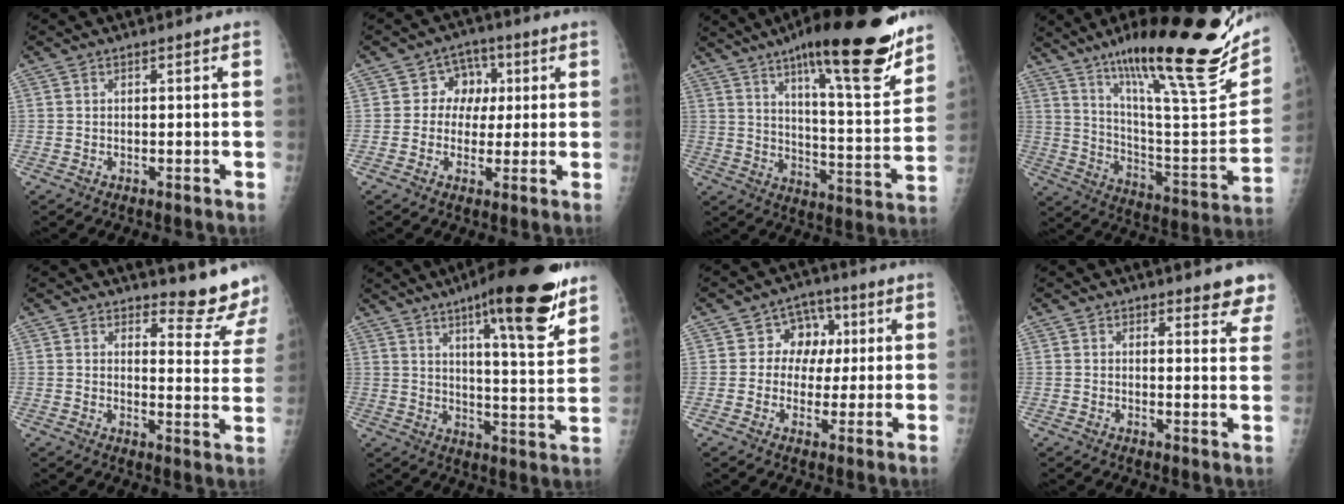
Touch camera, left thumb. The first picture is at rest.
{"total": 6.3, "force": [1.1, 5.6, 2.6], "torque": [0.009, 0.010, 0.009]}
{"total": 24.0, "force": [16.2, 4.7, 17.0], "torque": [-0.226, -0.072, 0.249]}
{"total": 31.7, "force": [20.2, 6.1, 23.7], "torque": [-0.336, -0.073, 0.320]}
{"total": 9.2, "force": [9.0, 1.4, 1.2], "torque": [0.013, -0.111, 0.095]}
{"total": 18.6, "force": [11.8, 3.6, 13.9], "torque": [-0.173, -0.063, 0.174]}
{"total": 7.4, "force": [1.5, 6.5, 3.3], "torque": [0.003, 0.008, 0.016]}
{"total": 5.5, "force": [4.8, 1.9, 1.8], "torque": [0.014, -0.027, 0.042]}